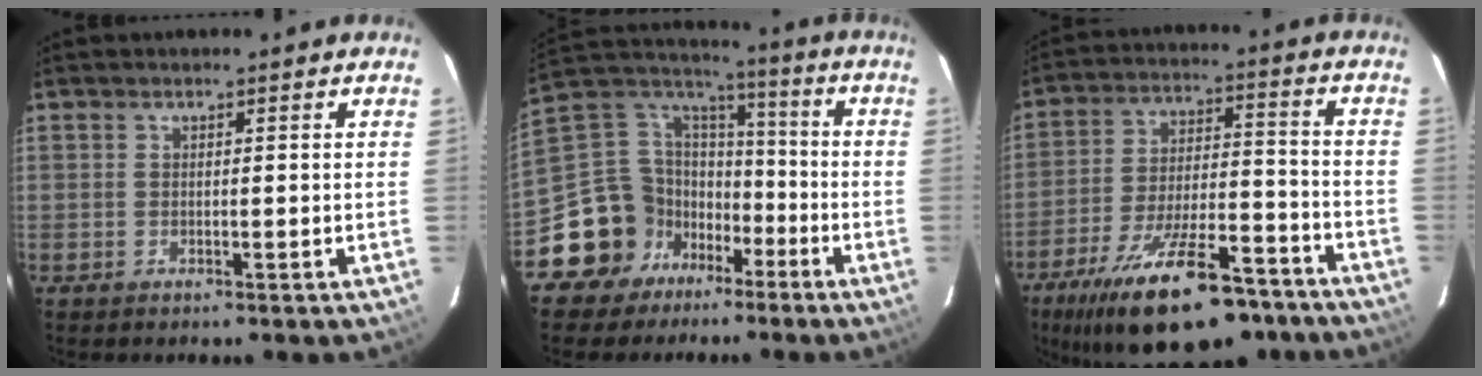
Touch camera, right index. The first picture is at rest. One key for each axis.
{"total": 15.7, "fx": -8.7, "fy": 12.3, "fz": 4.3, "tx": -0.117, "ty": 0.054, "tz": -0.144}
{"total": 24.0, "fx": -17.2, "fy": 8.5, "fz": 14.4, "tx": -0.258, "ty": -0.020, "tz": -0.254}